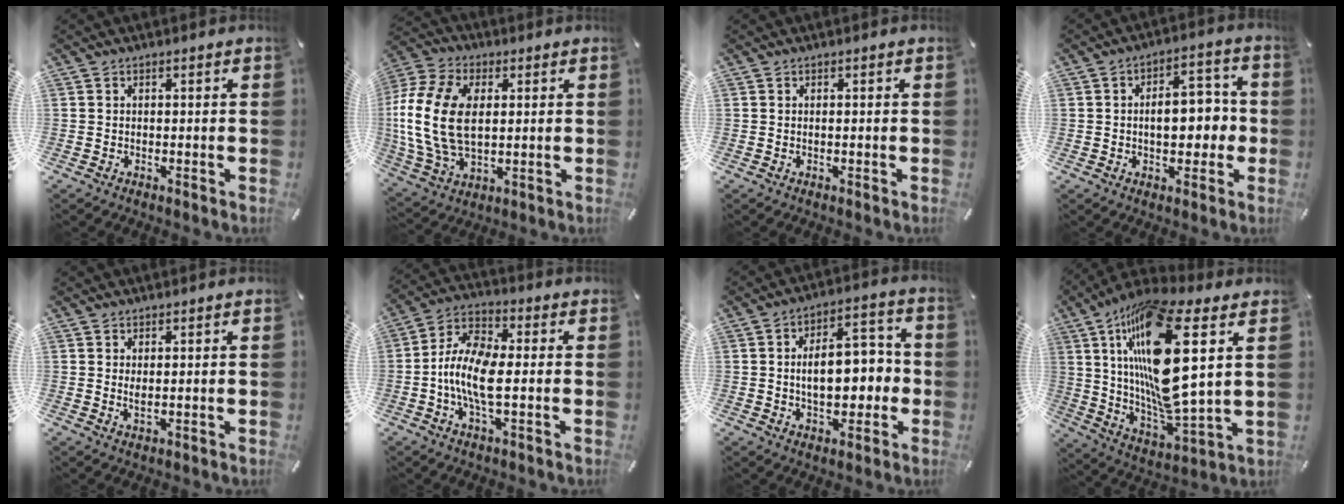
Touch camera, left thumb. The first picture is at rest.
{"total": 17.5, "force": [1.5, 11.6, 13.0], "torque": [-0.308, 0.003, 0.024]}
{"total": 0.0}
{"total": 10.0, "force": [-0.7, 6.3, 7.8], "torque": [-0.092, 0.004, -0.018]}
{"total": 2.0, "force": [0.7, 0.6, 1.8], "torque": [-0.035, -0.006, 0.008]}
{"total": 10.9, "force": [-2.0, 4.8, 9.6], "torque": [-0.208, -0.003, -0.036]}
{"total": 12.1, "force": [-0.4, 7.4, 9.6], "torque": [-0.123, 0.008, -0.010]}
{"total": 23.3, "force": [8.2, 5.7, 21.1], "torque": [-0.429, -0.056, 0.122]}